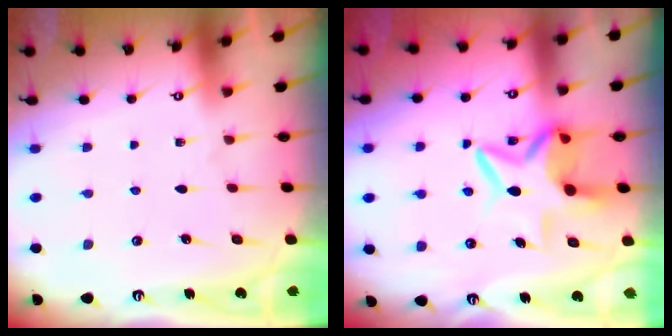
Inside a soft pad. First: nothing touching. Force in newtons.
{"total": 9.6, "press": 9.5, "slide": 1.6}